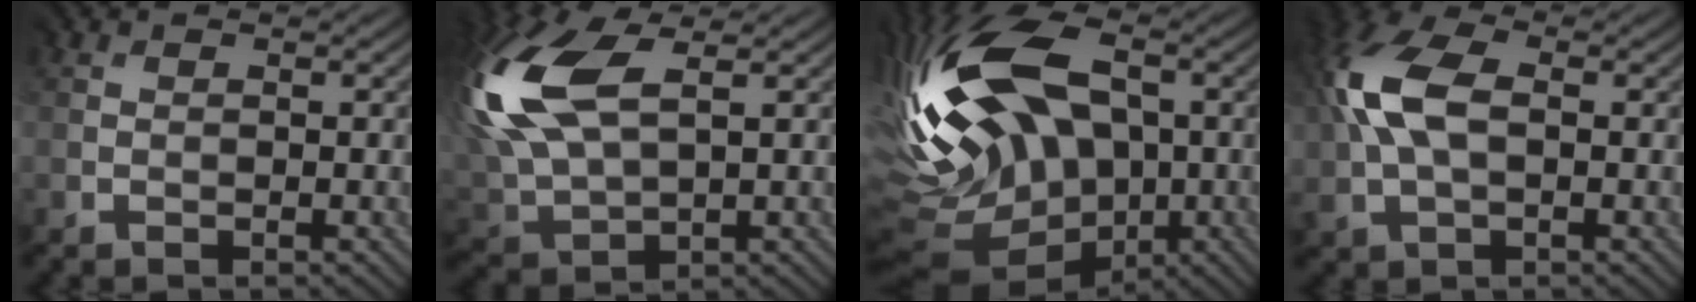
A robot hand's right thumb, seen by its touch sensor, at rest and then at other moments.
{"total": 15.3, "force": [5.2, 8.6, 11.5], "torque": [-0.312, 0.014, 0.104]}
{"total": 18.4, "force": [1.0, 11.3, 14.6], "torque": [-0.304, 0.004, 0.021]}
{"total": 10.1, "force": [1.8, 5.9, 8.0], "torque": [-0.207, 0.014, 0.027]}